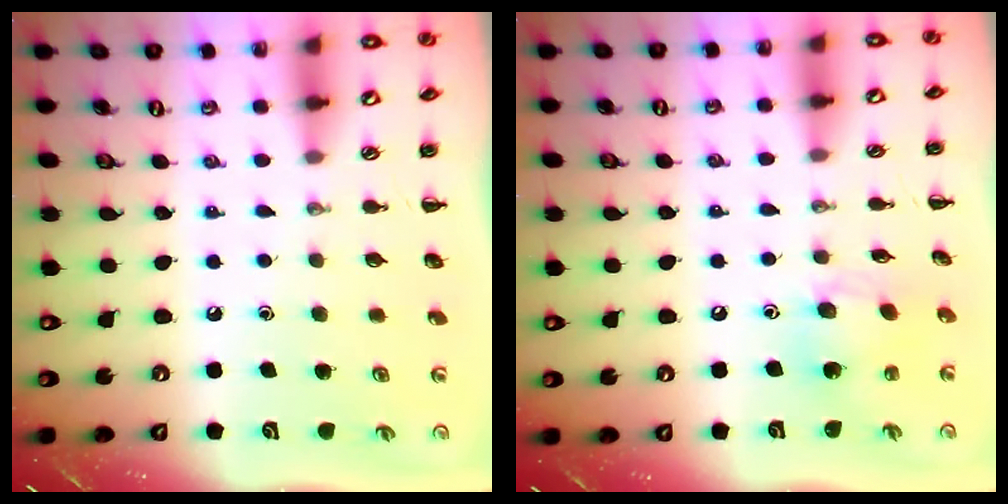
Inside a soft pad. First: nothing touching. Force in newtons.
{"total": 8.3, "press": 8.3, "slide": 0.6}